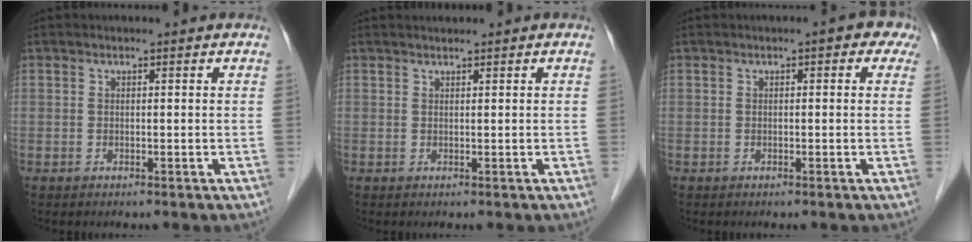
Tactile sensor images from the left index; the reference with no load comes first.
{"total": 0.8, "force": [0.8, 0.0, 0.2], "torque": [-0.006, 0.007, 0.017]}
{"total": 2.7, "force": [1.0, 1.3, 2.1], "torque": [-0.014, 0.019, 0.003]}